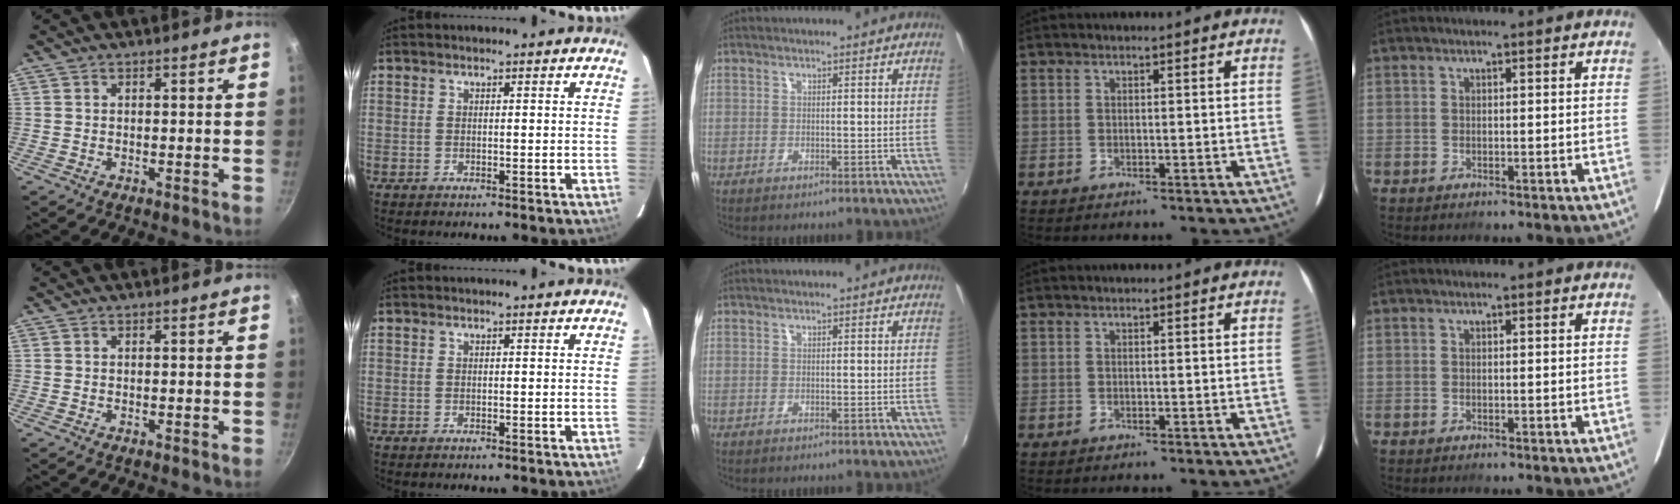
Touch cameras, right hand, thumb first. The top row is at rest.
{}